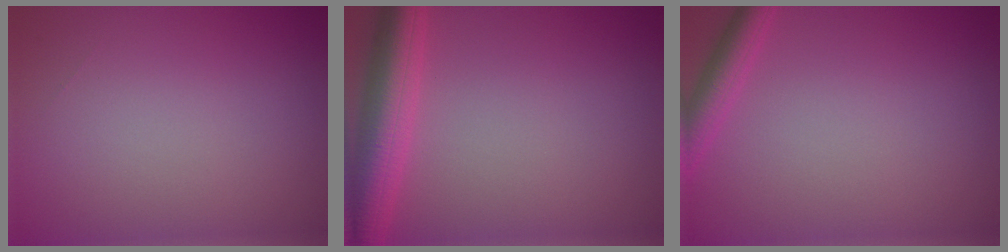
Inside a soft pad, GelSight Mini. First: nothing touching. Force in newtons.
{"total": 5.6, "press": 5.6, "slide": 0.3}
{"total": 2.5, "press": 2.5, "slide": 0.1}